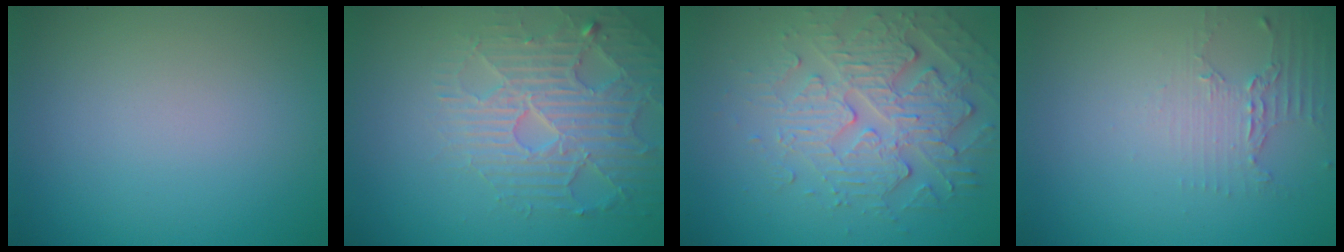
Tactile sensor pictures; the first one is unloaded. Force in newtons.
{"total": 4.4, "press": 4.3, "slide": 0.8}
{"total": 4.8, "press": 4.2, "slide": 2.4}
{"total": 2.2, "press": 1.6, "slide": 1.5}